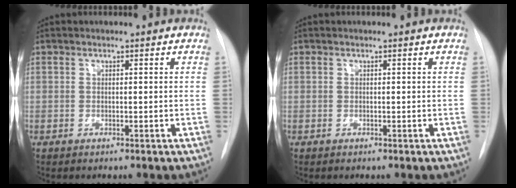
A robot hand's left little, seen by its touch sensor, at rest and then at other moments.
{"total": 0.0}